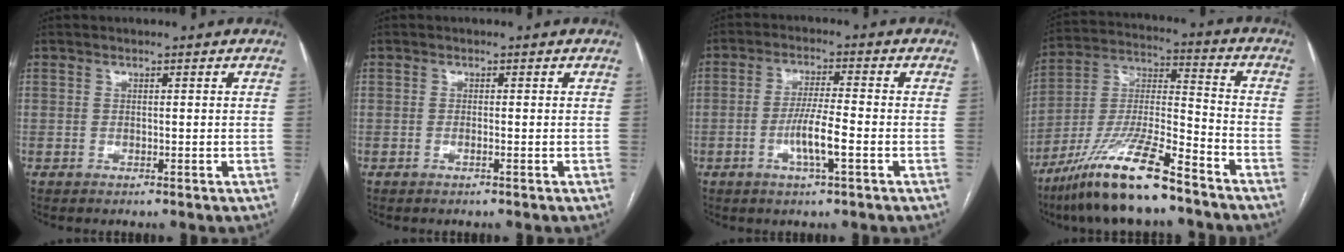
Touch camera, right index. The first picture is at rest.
{"total": 0.6, "force": [-0.3, -0.1, 0.5], "torque": [-0.011, 0.001, -0.004]}
{"total": 6.2, "force": [-2.1, 0.3, 5.8], "torque": [-0.114, -0.003, -0.040]}
{"total": 16.7, "force": [-12.0, 1.9, 11.5], "torque": [-0.236, -0.019, -0.218]}